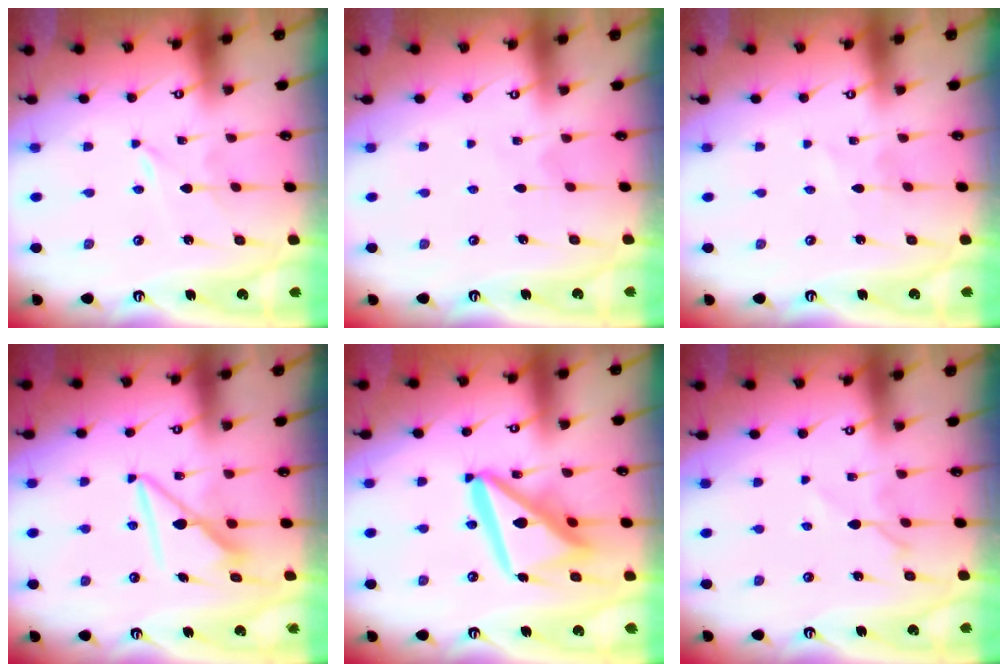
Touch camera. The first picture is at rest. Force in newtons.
{"total": 3.2, "press": 3.2, "slide": 0.3}
{"total": 1.8, "press": 1.7, "slide": 0.2}
{"total": 9.2, "press": 9.2, "slide": 0.7}
{"total": 17.3, "press": 17.2, "slide": 2.0}
{"total": 6.1, "press": 6.0, "slide": 0.9}